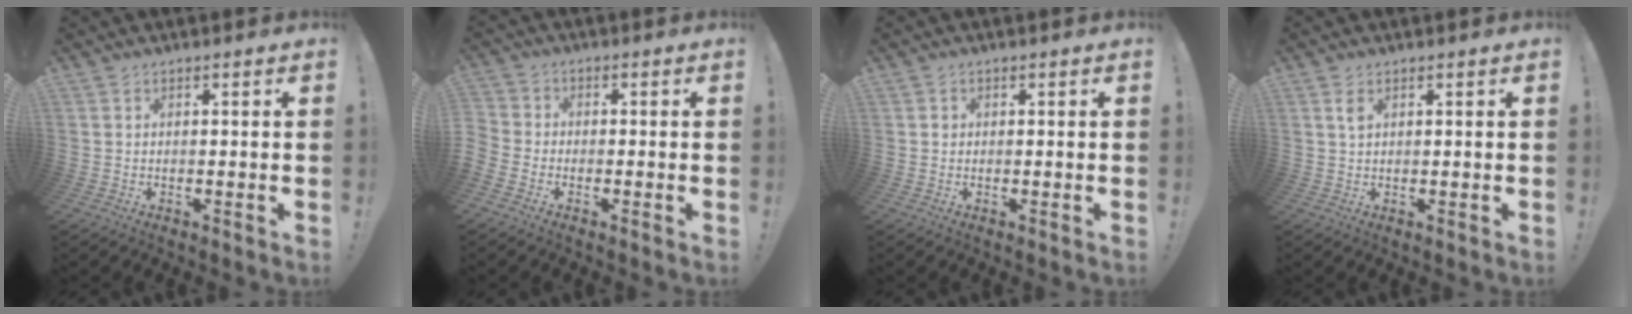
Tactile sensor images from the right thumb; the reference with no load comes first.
{"total": 3.2, "force": [-2.0, 2.3, 1.1], "torque": [-0.036, 0.009, -0.038]}
{"total": 0.9, "force": [-0.1, 0.8, -0.2], "torque": [0.012, -0.001, -0.004]}
{"total": 2.2, "force": [1.0, 1.0, 1.7], "torque": [-0.031, -0.001, 0.017]}